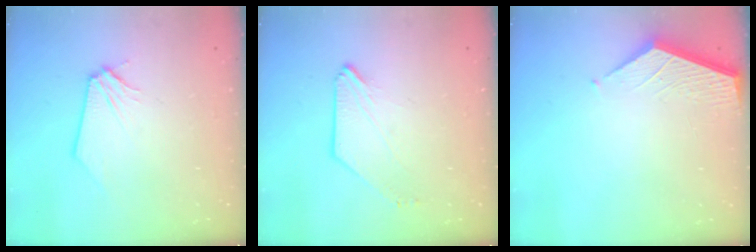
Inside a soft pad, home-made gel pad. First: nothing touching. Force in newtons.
{"total": 2.0, "press": 2.0, "slide": 0.5}
{"total": 3.7, "press": 3.7, "slide": 0.3}